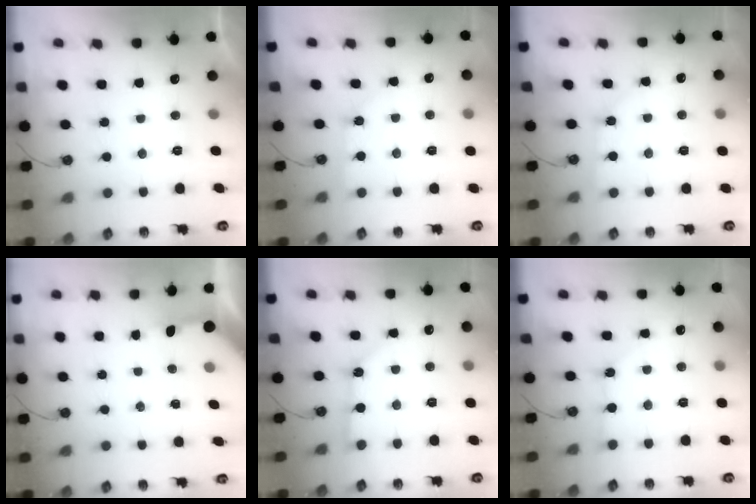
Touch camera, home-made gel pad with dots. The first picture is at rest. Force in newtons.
{"total": 3.4, "press": 3.4, "slide": 0.4}
{"total": 2.5, "press": 2.5, "slide": 0.4}
{"total": 4.1, "press": 4.1, "slide": 0.3}
{"total": 2.2, "press": 2.2, "slide": 0.3}
{"total": 3.0, "press": 3.0, "slide": 0.4}